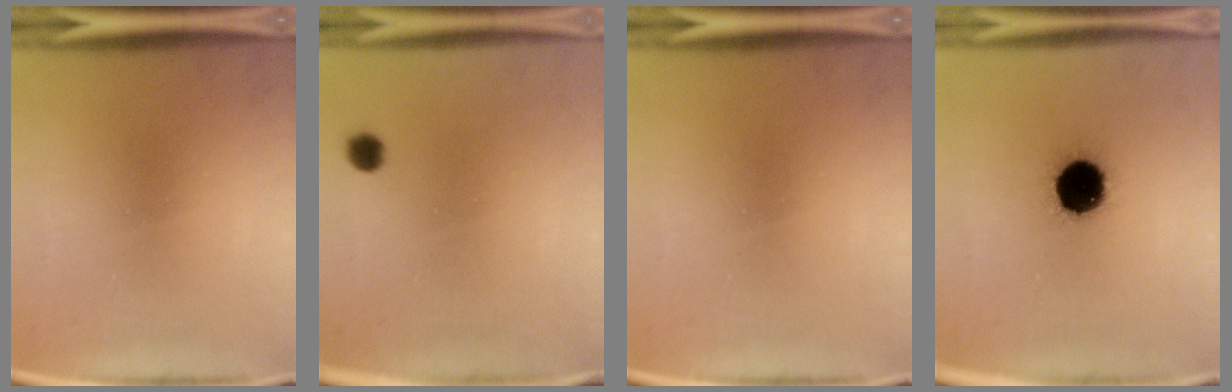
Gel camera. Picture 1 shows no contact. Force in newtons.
{"total": 1.8}
{"total": 0.0}
{"total": 15.6}